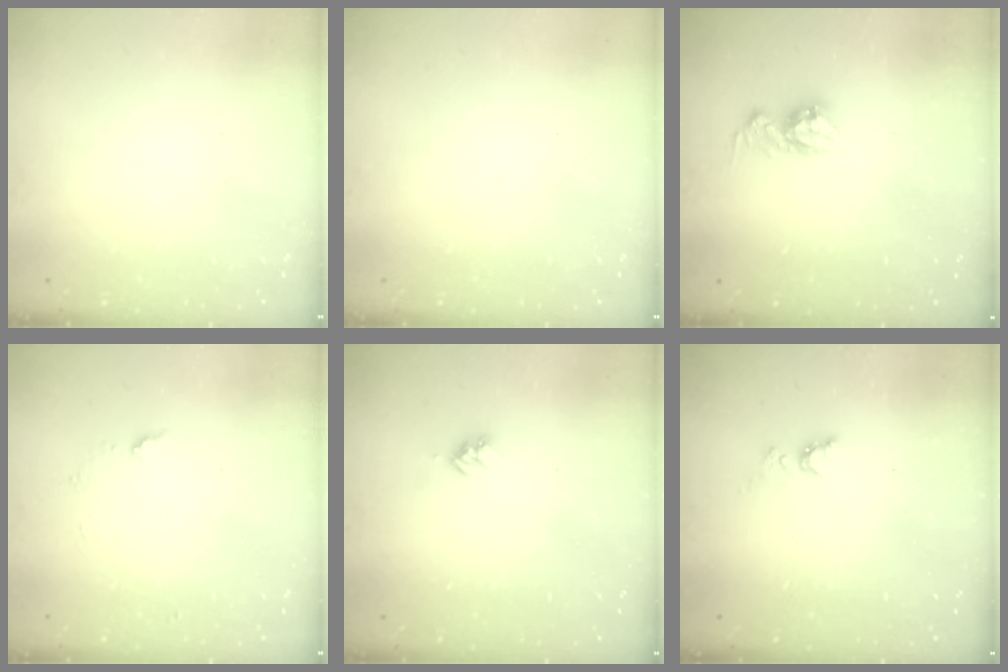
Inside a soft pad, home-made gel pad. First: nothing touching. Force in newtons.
{"total": 0.0}
{"total": 9.4, "press": 9.4, "slide": 0.9}
{"total": 5.2, "press": 5.1, "slide": 0.6}
{"total": 3.1, "press": 3.1, "slide": 0.4}
{"total": 4.4, "press": 4.4, "slide": 0.6}